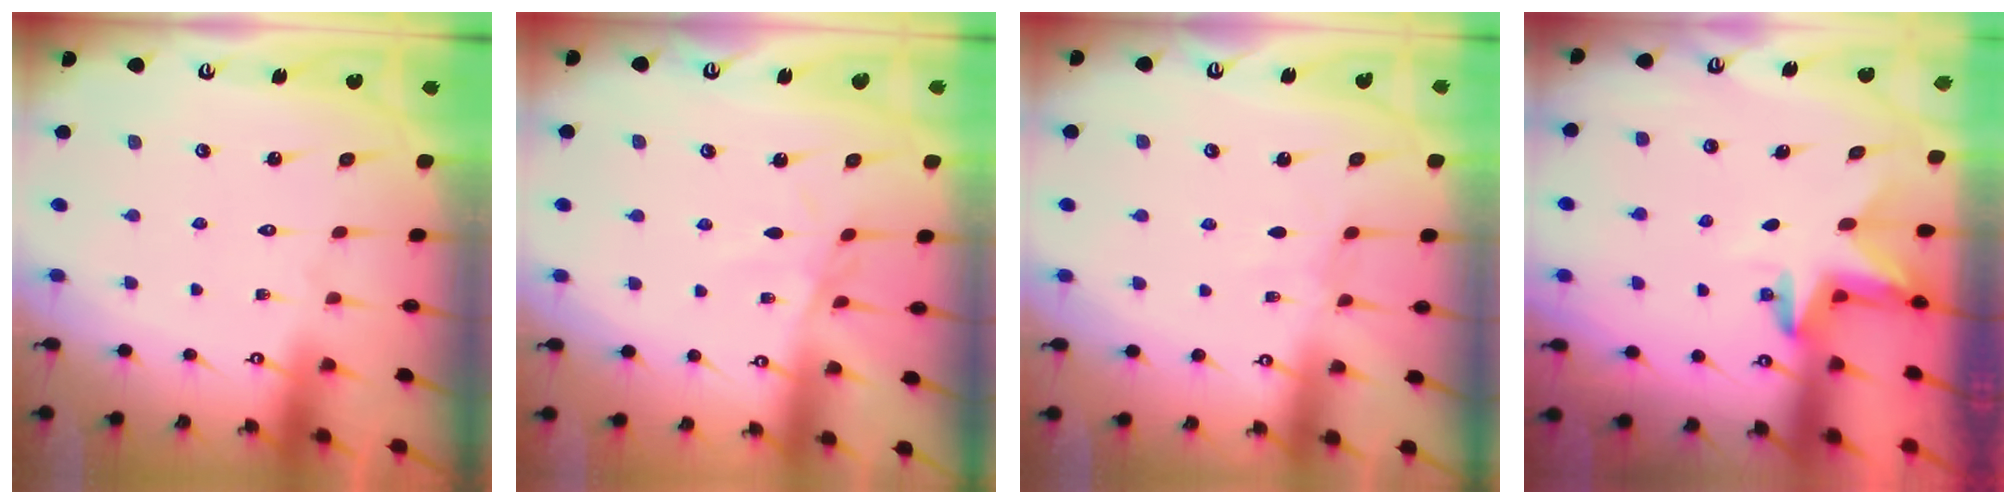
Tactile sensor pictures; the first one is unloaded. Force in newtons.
{"total": 2.6, "press": 2.6, "slide": 0.1}
{"total": 2.9, "press": 2.8, "slide": 0.4}
{"total": 3.3, "press": 3.3, "slide": 0.2}